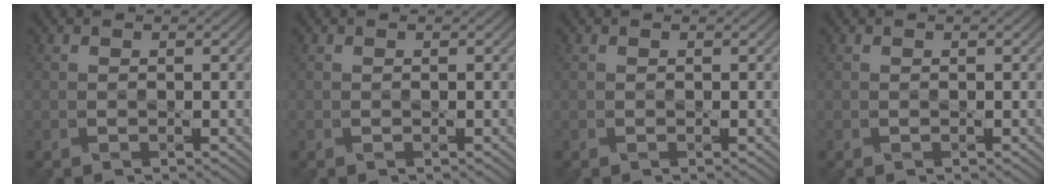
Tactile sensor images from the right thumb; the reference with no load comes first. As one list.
[{"total": 0.0}, {"total": 0.0}, {"total": 0.0}]